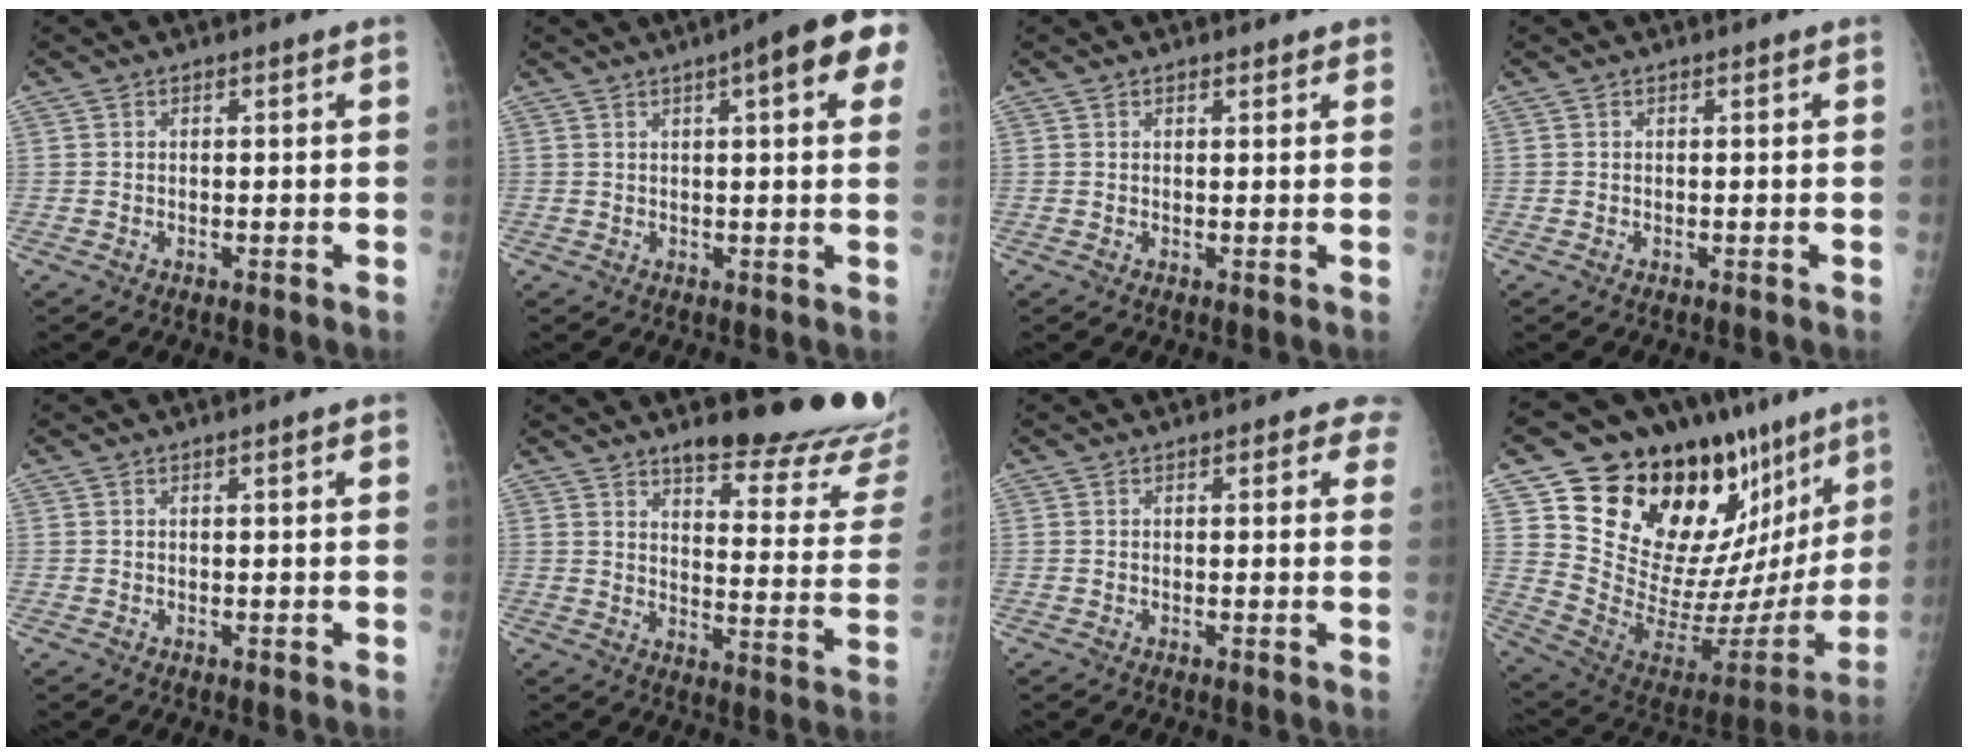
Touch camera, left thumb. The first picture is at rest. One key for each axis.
{"total": 11.4, "fx": 4.6, "fy": 2.5, "fz": 10.2, "tx": -0.113, "ty": 0.008, "tz": 0.048}
{"total": 1.3, "fx": 0.9, "fy": 0.8, "fz": 0.4, "tx": 0.009, "ty": -0.003, "tz": 0.007}
{"total": 0.0}
{"total": 0.9, "fx": 0.4, "fy": 0.0, "fz": 0.8, "tx": -0.012, "ty": 0.001, "tz": 0.005}
{"total": 21.2, "fx": 17.5, "fy": 4.8, "fz": 11.0, "tx": -0.101, "ty": -0.137, "tz": 0.215}
{"total": 2.9, "fx": 1.9, "fy": 1.6, "fz": 1.6, "tx": 0.010, "ty": -0.002, "tz": 0.010}
{"total": 32.1, "fx": 20.2, "fy": 14.8, "fz": 20.0, "tx": -0.264, "ty": -0.082, "tz": 0.319}